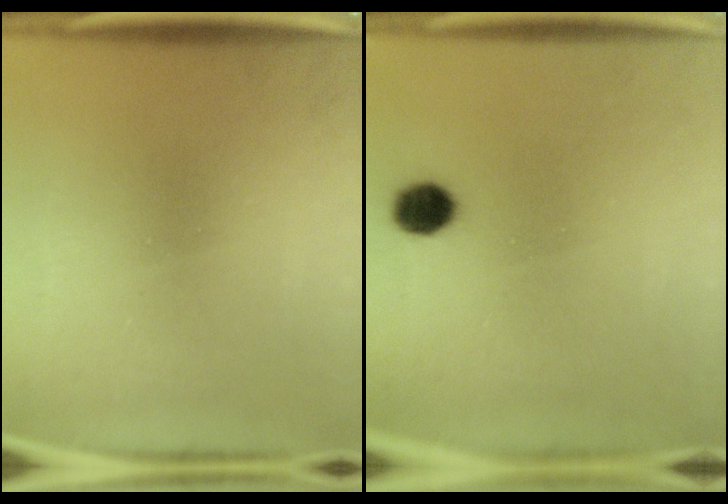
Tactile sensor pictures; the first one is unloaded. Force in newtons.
{"total": 4.8}